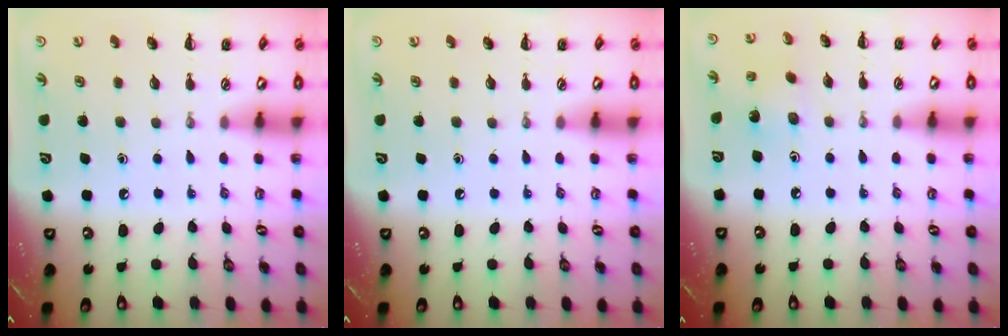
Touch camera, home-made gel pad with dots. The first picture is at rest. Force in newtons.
{"total": 0.0}
{"total": 2.4, "press": 2.2, "slide": 0.8}